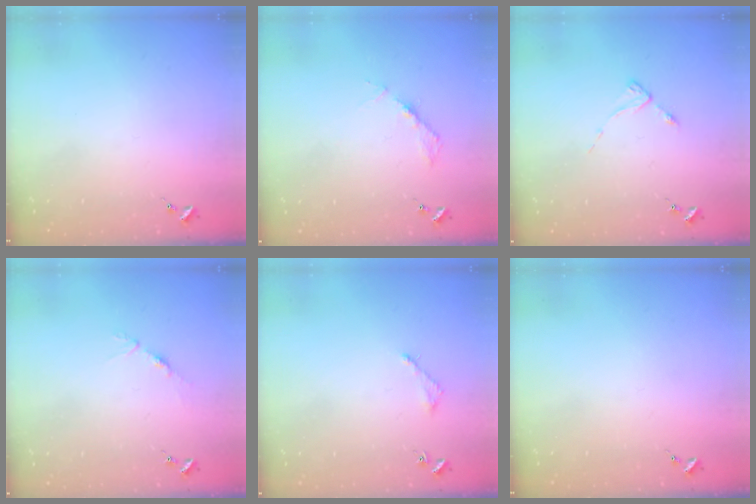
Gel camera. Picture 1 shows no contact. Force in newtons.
{"total": 3.6, "press": 3.6, "slide": 0.5}
{"total": 2.7, "press": 2.7, "slide": 0.3}
{"total": 4.0, "press": 3.9, "slide": 0.5}
{"total": 3.0, "press": 3.0, "slide": 0.4}
{"total": 0.0}